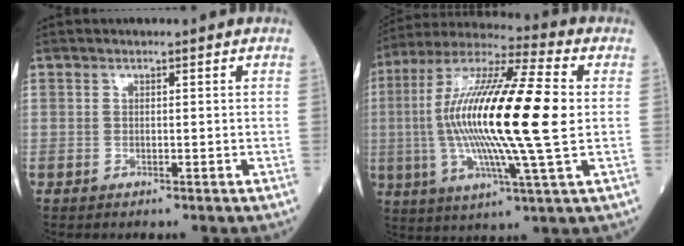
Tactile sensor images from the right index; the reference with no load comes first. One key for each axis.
{"total": 22.4, "fx": 0.3, "fy": 1.8, "fz": 22.3, "tx": -0.439, "ty": 0.002, "tz": -0.010}